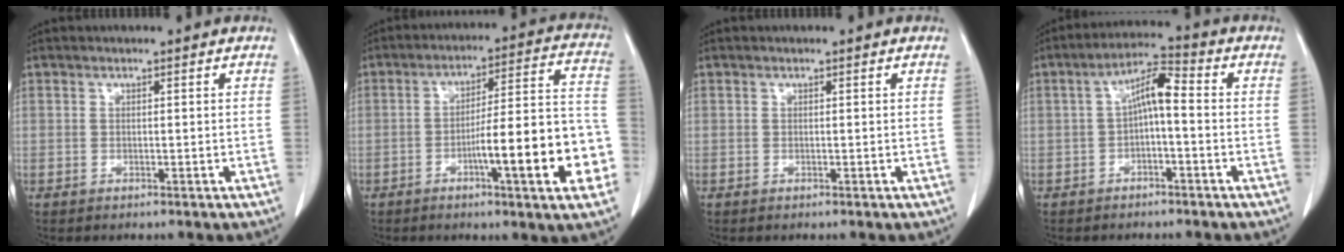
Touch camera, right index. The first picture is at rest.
{"total": 16.3, "force": [-5.4, 1.6, 15.3], "torque": [-0.186, 0.019, -0.073]}
{"total": 0.0}
{"total": 6.0, "force": [-0.2, 1.5, 5.8], "torque": [-0.107, 0.027, -0.008]}